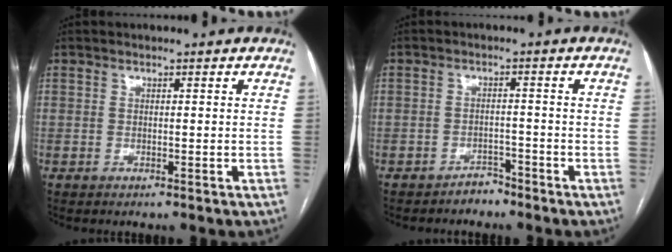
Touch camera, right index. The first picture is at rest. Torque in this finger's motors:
{"motor_torque": [-0.15, 0.08, -0.12, -0.05]}